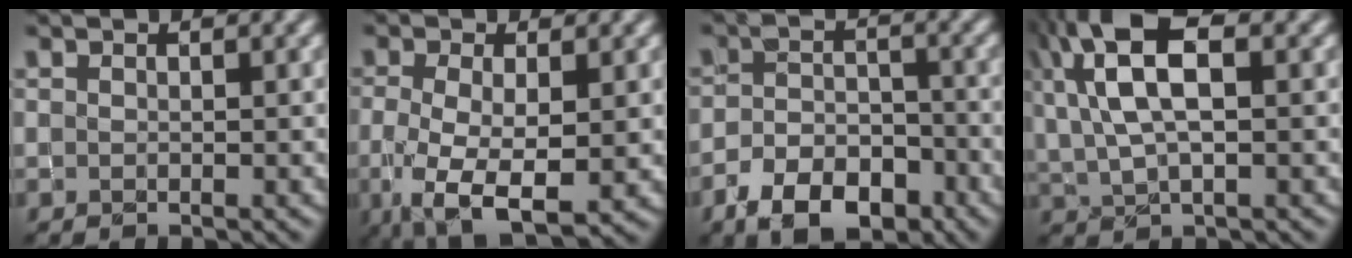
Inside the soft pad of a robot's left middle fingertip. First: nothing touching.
{"total": 7.1, "force": [-1.9, 3.2, 6.0], "torque": [-0.128, -0.020, -0.028]}
{"total": 5.9, "force": [-3.9, 3.2, 3.1], "torque": [-0.052, 0.000, -0.067]}
{"total": 8.8, "force": [3.6, 3.6, 7.2], "torque": [-0.144, 0.026, 0.061]}